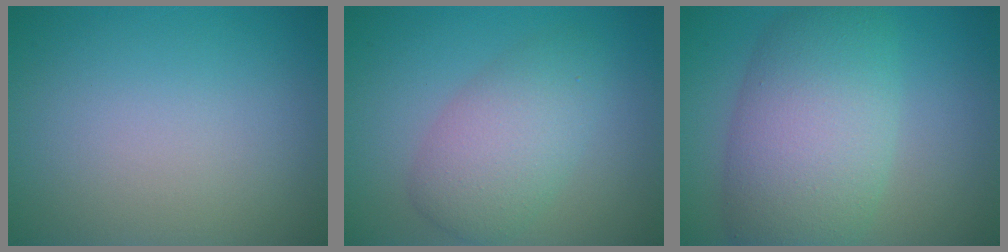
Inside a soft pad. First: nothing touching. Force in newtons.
{"total": 4.6, "press": 4.6, "slide": 0.1}
{"total": 8.7, "press": 8.7, "slide": 0.3}